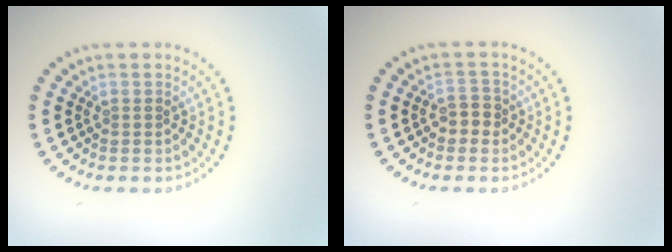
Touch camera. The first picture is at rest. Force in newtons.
{"total": 1.9, "press": 1.8, "slide": 0.7}